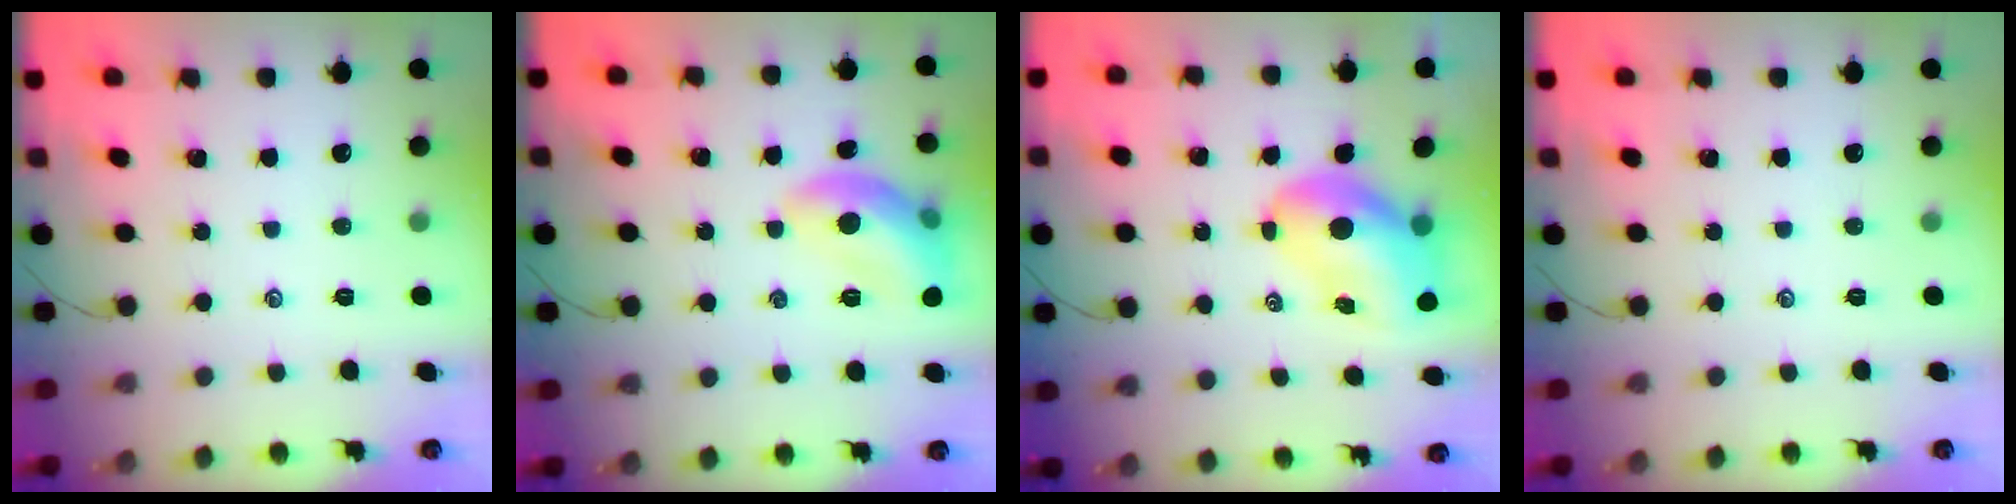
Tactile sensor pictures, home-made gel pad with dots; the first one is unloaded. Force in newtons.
{"total": 11.8, "press": 11.8, "slide": 0.8}
{"total": 9.7, "press": 9.2, "slide": 3.0}
{"total": 0.0}